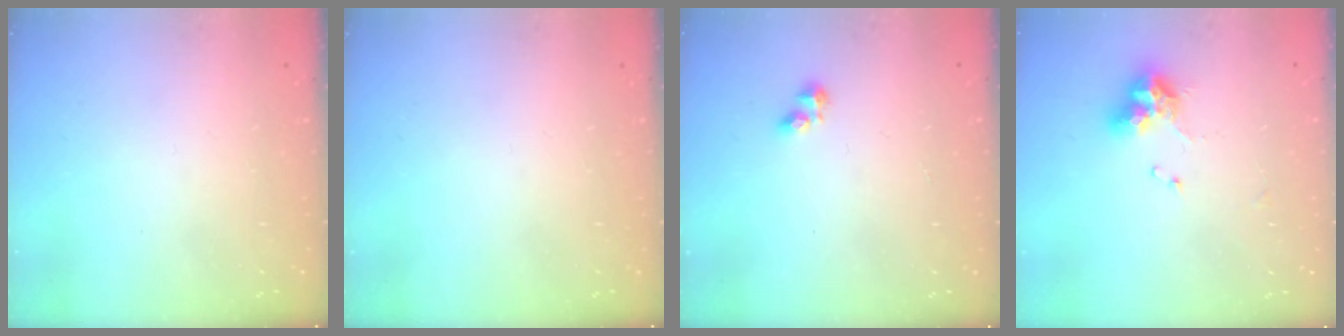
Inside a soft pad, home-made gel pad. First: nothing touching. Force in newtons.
{"total": 0.0}
{"total": 2.7, "press": 2.7, "slide": 0.3}
{"total": 9.0, "press": 9.0, "slide": 0.5}